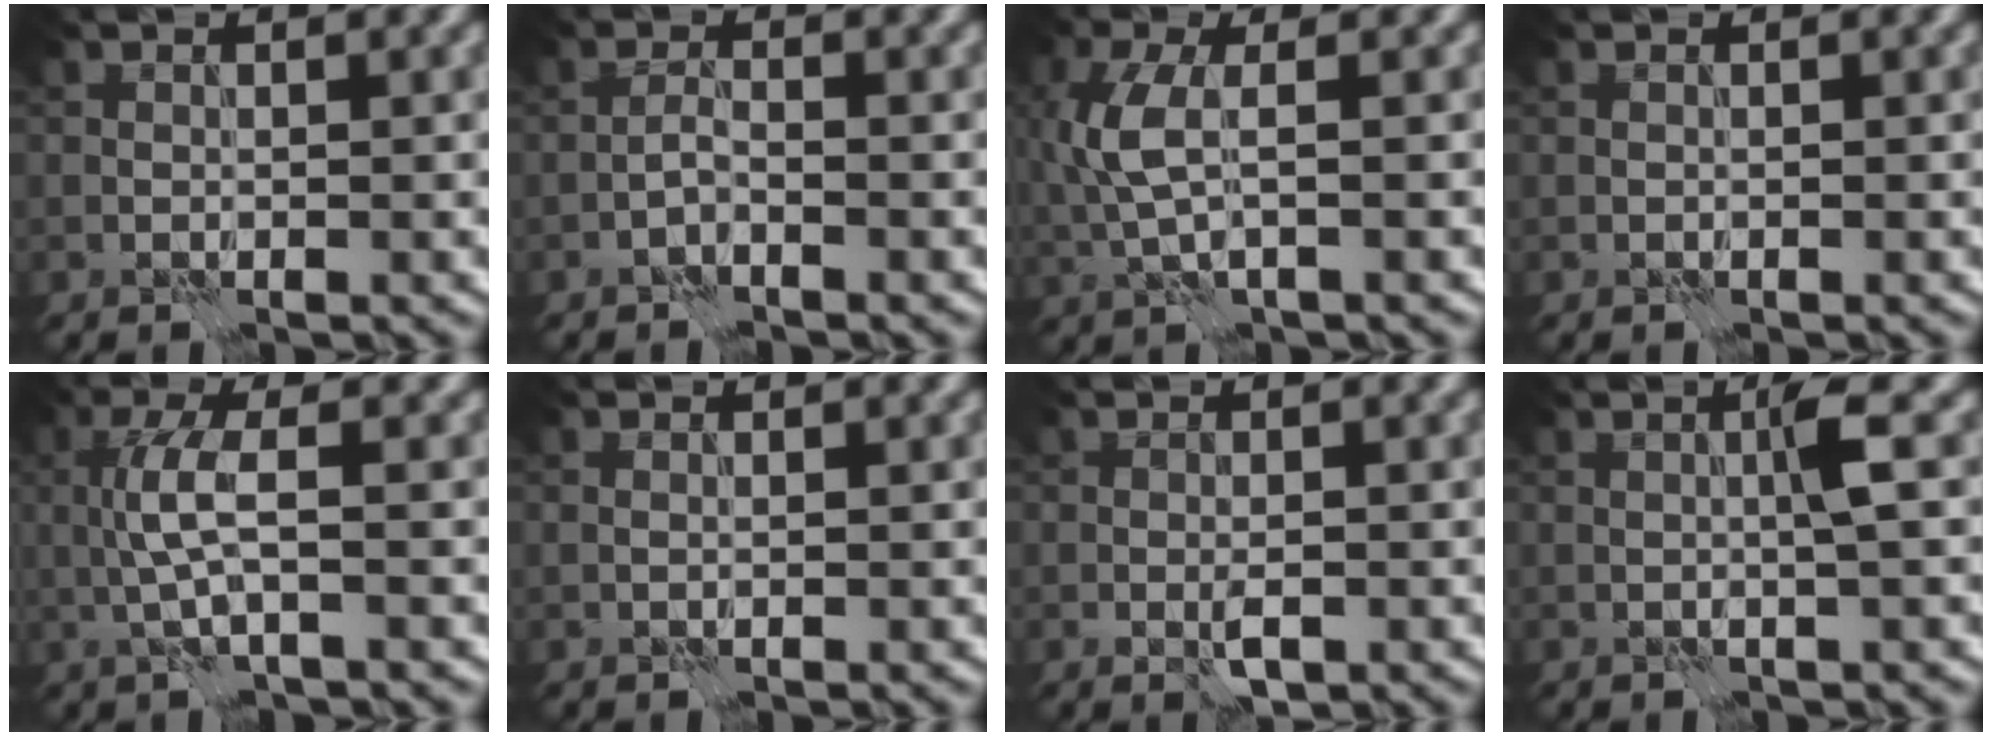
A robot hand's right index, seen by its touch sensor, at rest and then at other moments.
{"total": 1.0, "force": [-0.8, -0.1, 0.6], "torque": [-0.011, 0.006, -0.022]}
{"total": 3.8, "force": [0.3, 1.3, 3.6], "torque": [-0.095, 0.003, 0.001]}
{"total": 0.0}
{"total": 3.8, "force": [0.2, 0.9, 3.6], "torque": [-0.081, 0.002, 0.004]}
{"total": 0.0}
{"total": 2.0, "force": [-0.6, 1.0, 1.5], "torque": [-0.032, -0.005, -0.009]}
{"total": 2.0, "force": [0.3, -0.2, 2.0], "torque": [-0.040, 0.002, 0.006]}